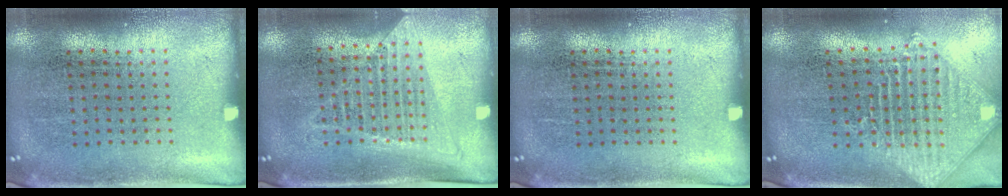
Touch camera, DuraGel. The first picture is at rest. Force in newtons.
{"total": 1.3, "press": 1.2, "slide": 0.5}
{"total": 0.0}
{"total": 2.2, "press": 1.7, "slide": 1.3}